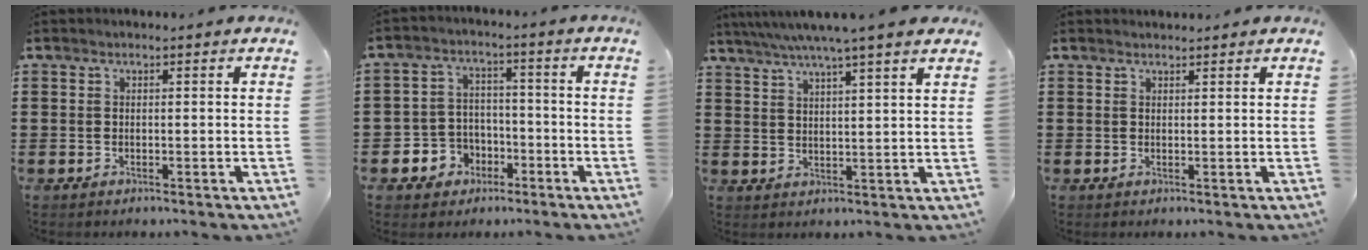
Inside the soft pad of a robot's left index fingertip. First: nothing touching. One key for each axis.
{"total": 5.0, "fx": -2.5, "fy": 4.2, "fz": 0.9, "tx": -0.035, "ty": 0.013, "tz": -0.050}
{"total": 5.4, "fx": 4.4, "fy": -0.6, "fz": 3.1, "tx": -0.072, "ty": -0.016, "tz": 0.075}
{"total": 0.8, "fx": 0.8, "fy": 0.1, "fz": 0.1, "tx": -0.003, "ty": 0.000, "tz": 0.017}